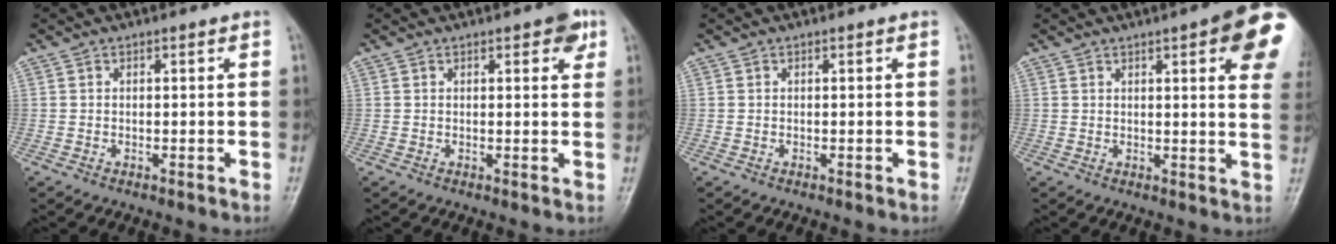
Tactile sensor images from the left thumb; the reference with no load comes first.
{"total": 3.8, "force": [2.0, 1.4, 2.9], "torque": [-0.022, -0.005, 0.022]}
{"total": 0.0}
{"total": 14.2, "force": [5.9, 3.4, 12.5], "torque": [-0.130, -0.015, 0.062]}